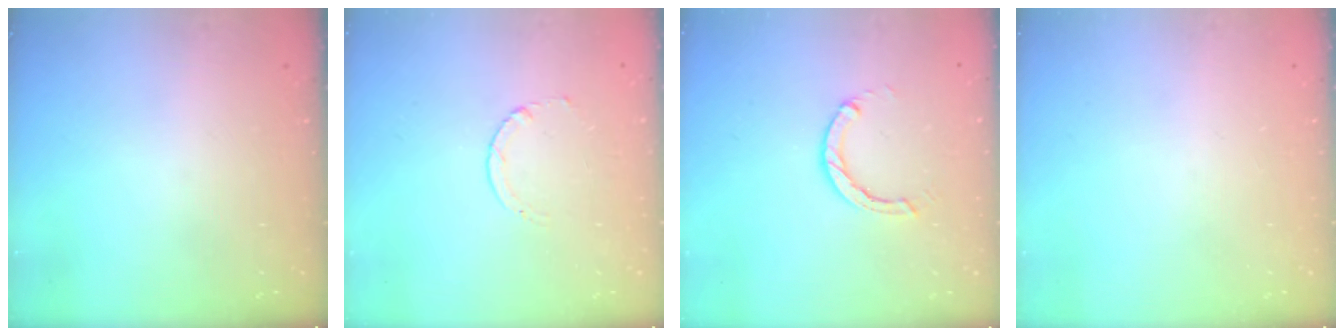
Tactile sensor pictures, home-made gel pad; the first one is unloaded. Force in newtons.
{"total": 1.7, "press": 1.7, "slide": 0.2}
{"total": 2.9, "press": 2.9, "slide": 0.4}
{"total": 0.0}